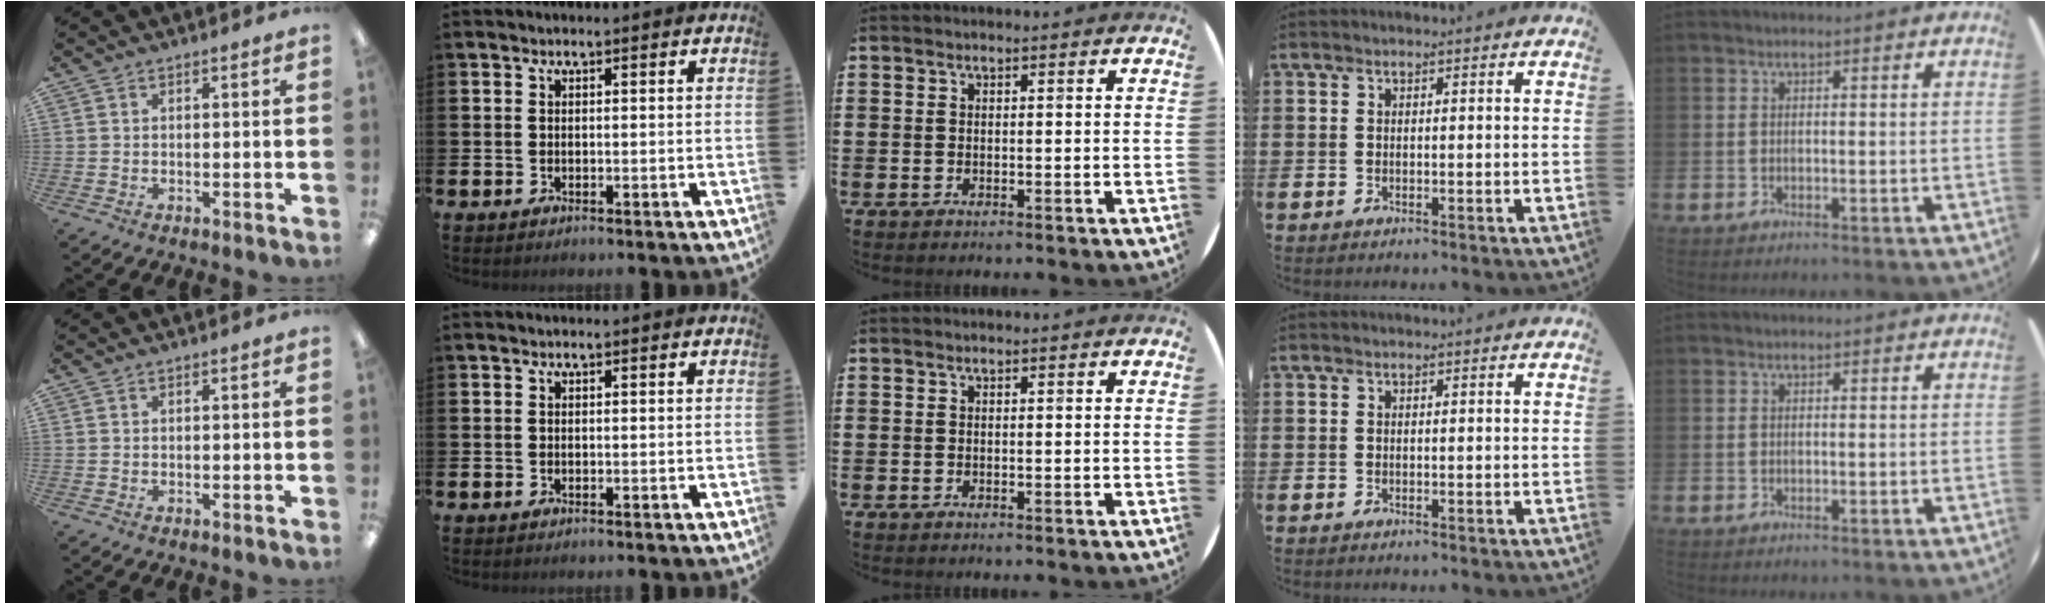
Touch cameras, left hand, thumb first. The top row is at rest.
{}